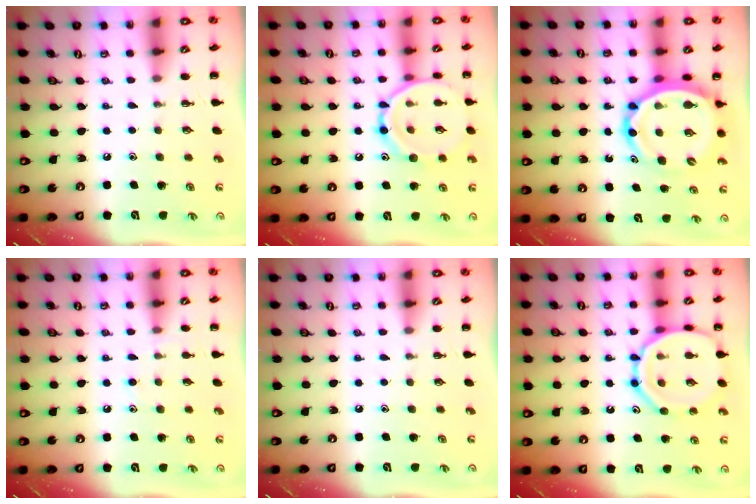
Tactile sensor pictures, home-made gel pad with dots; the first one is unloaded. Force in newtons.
{"total": 13.5, "press": 13.4, "slide": 0.7}
{"total": 12.3, "press": 11.8, "slide": 3.4}
{"total": 6.1, "press": 5.7, "slide": 2.2}
{"total": 0.0}
{"total": 15.3, "press": 15.2, "slide": 1.1}